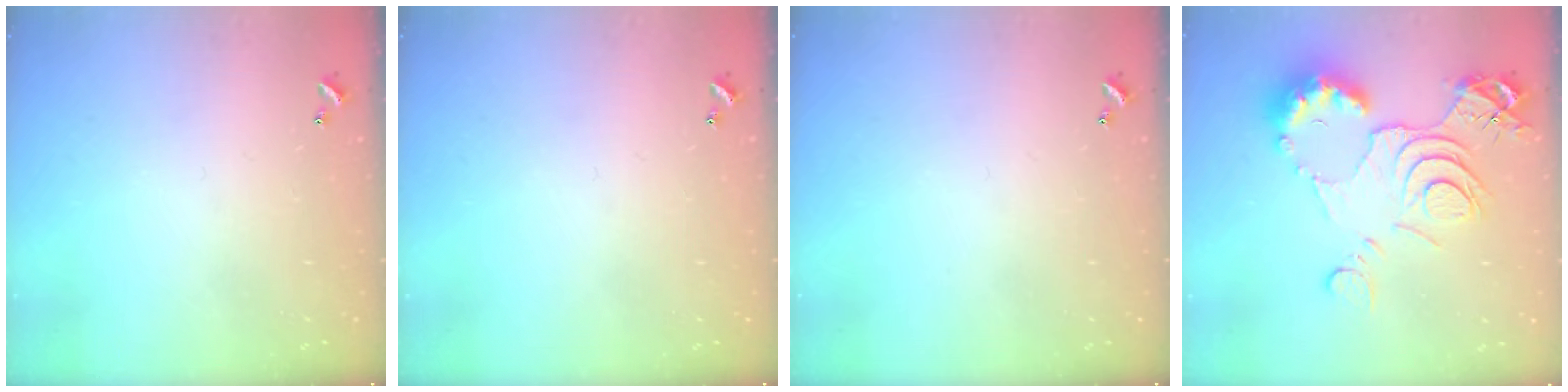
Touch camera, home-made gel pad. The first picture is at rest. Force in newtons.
{"total": 0.0}
{"total": 0.0}
{"total": 14.5, "press": 14.5, "slide": 1.1}